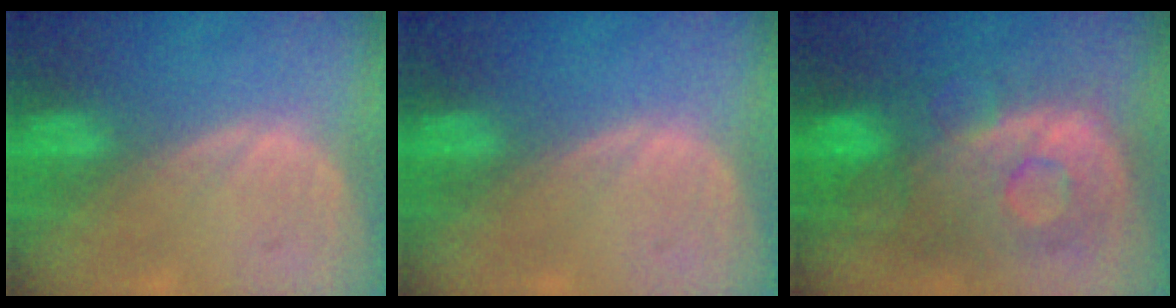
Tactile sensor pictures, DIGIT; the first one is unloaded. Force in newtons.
{"total": 0.0}
{"total": 10.5, "press": 9.4, "slide": 4.7}